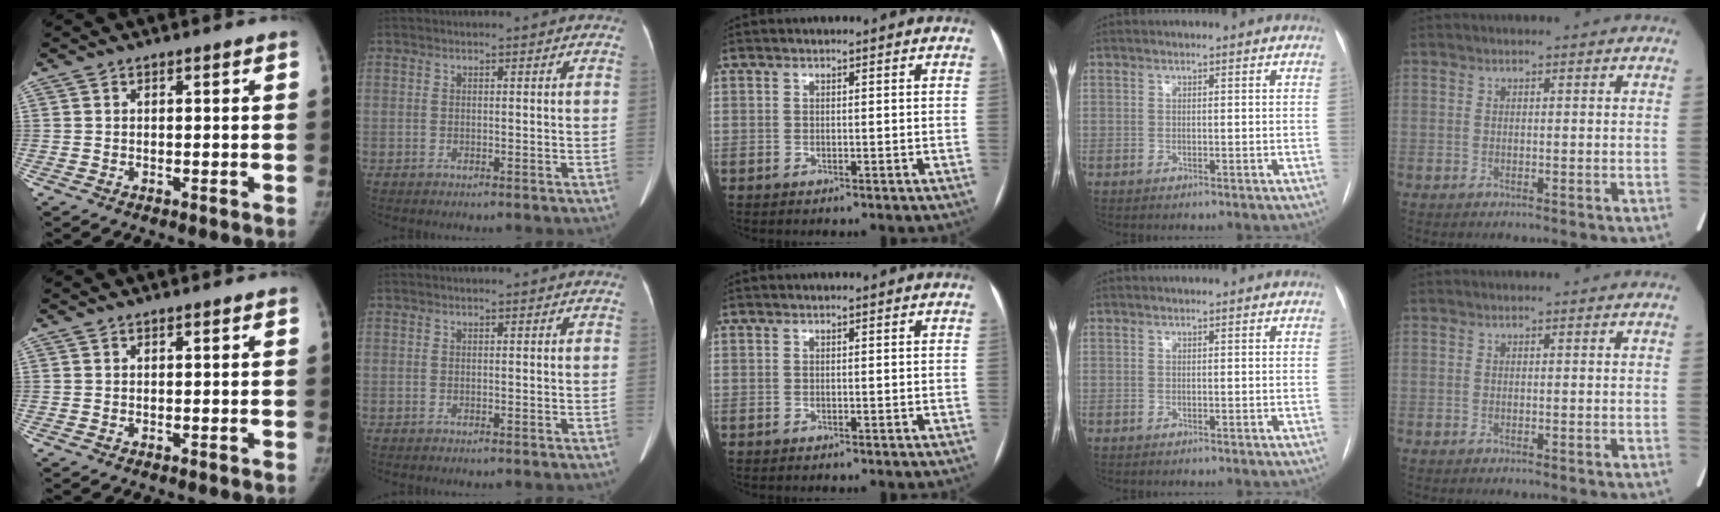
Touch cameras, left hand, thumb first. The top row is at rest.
{}